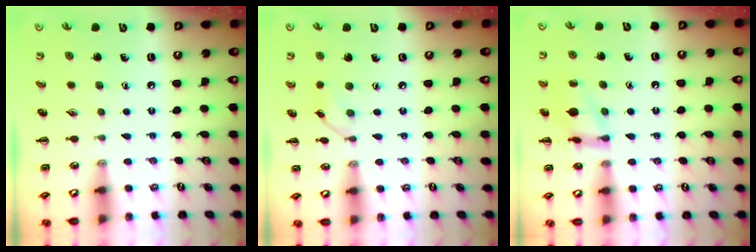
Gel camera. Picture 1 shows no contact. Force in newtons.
{"total": 6.3, "press": 6.2, "slide": 1.4}
{"total": 11.7, "press": 11.7, "slide": 0.4}